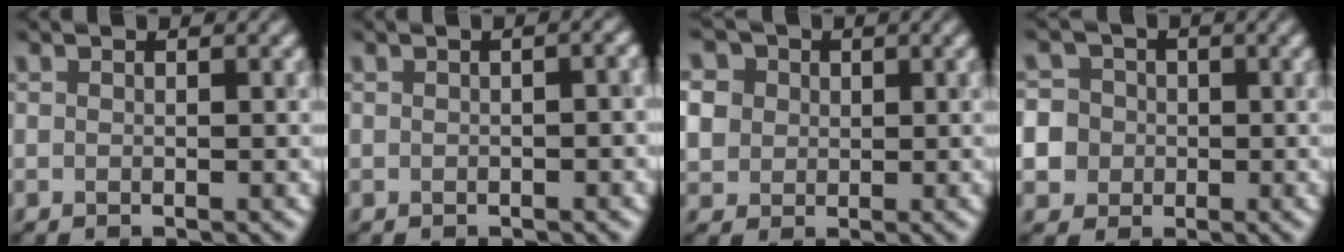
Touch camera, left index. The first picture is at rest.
{"total": 2.8, "force": [0.1, 1.2, 2.5], "torque": [-0.016, 0.006, 0.003]}
{"total": 7.0, "force": [2.3, 5.8, 3.2], "torque": [-0.078, 0.025, 0.030]}
{"total": 8.3, "force": [-1.2, 7.9, 2.4], "torque": [-0.059, 0.014, -0.043]}